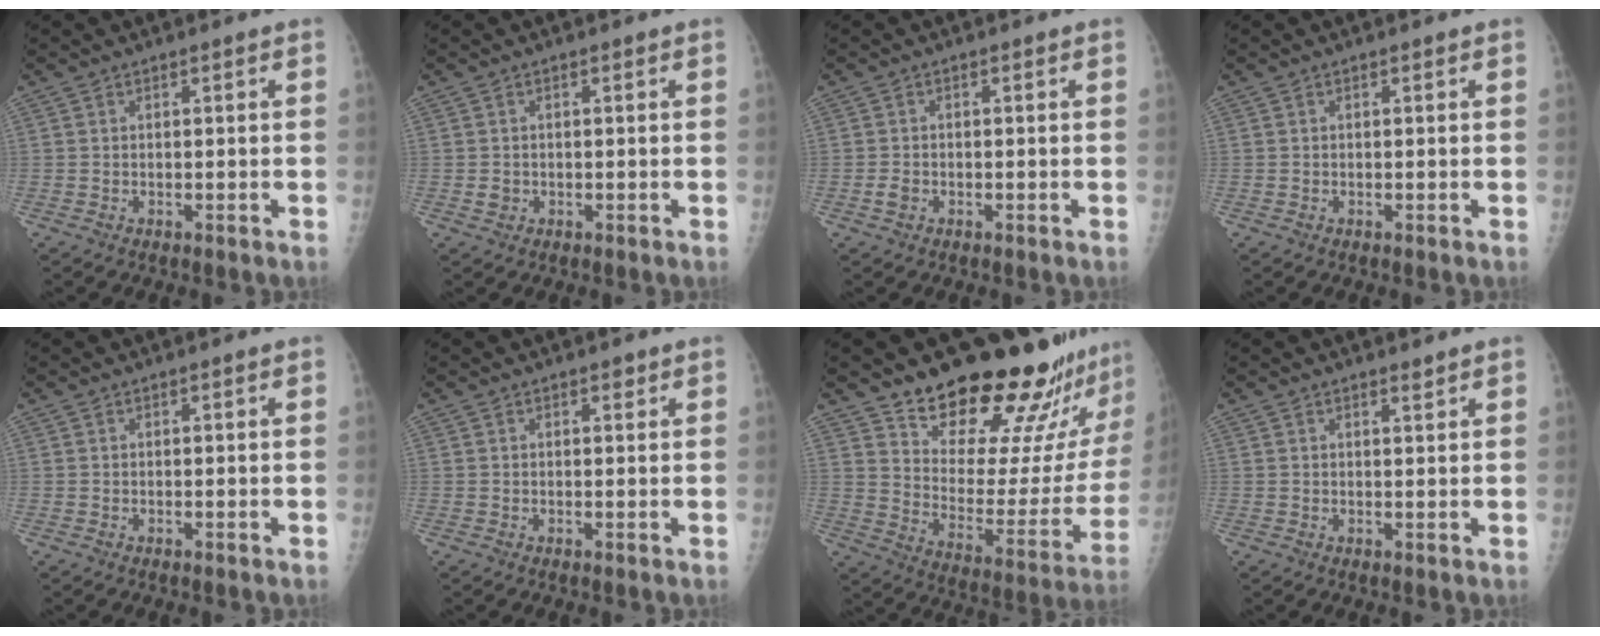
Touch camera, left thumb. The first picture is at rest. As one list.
[{"total": 1.5, "force": [-0.2, 1.3, 0.6], "torque": [-0.005, 0.002, 0.000]}, {"total": 1.8, "force": [-0.7, 1.3, 1.0], "torque": [-0.016, 0.002, -0.013]}, {"total": 0.0}, {"total": 0.0}, {"total": 1.0, "force": [0.6, 0.5, 0.5], "torque": [-0.001, -0.003, 0.007]}, {"total": 26.0, "force": [22.7, 6.8, 10.8], "torque": [-0.117, -0.172, 0.308]}, {"total": 1.1, "force": [1.0, 0.3, 0.5], "torque": [-0.006, -0.008, 0.016]}]